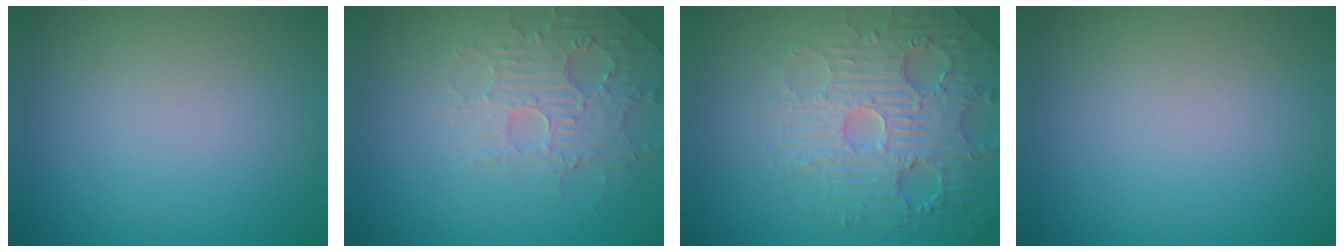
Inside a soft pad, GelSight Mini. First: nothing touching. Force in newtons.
{"total": 3.7, "press": 3.6, "slide": 0.7}
{"total": 4.5, "press": 4.5, "slide": 0.9}
{"total": 0.0}